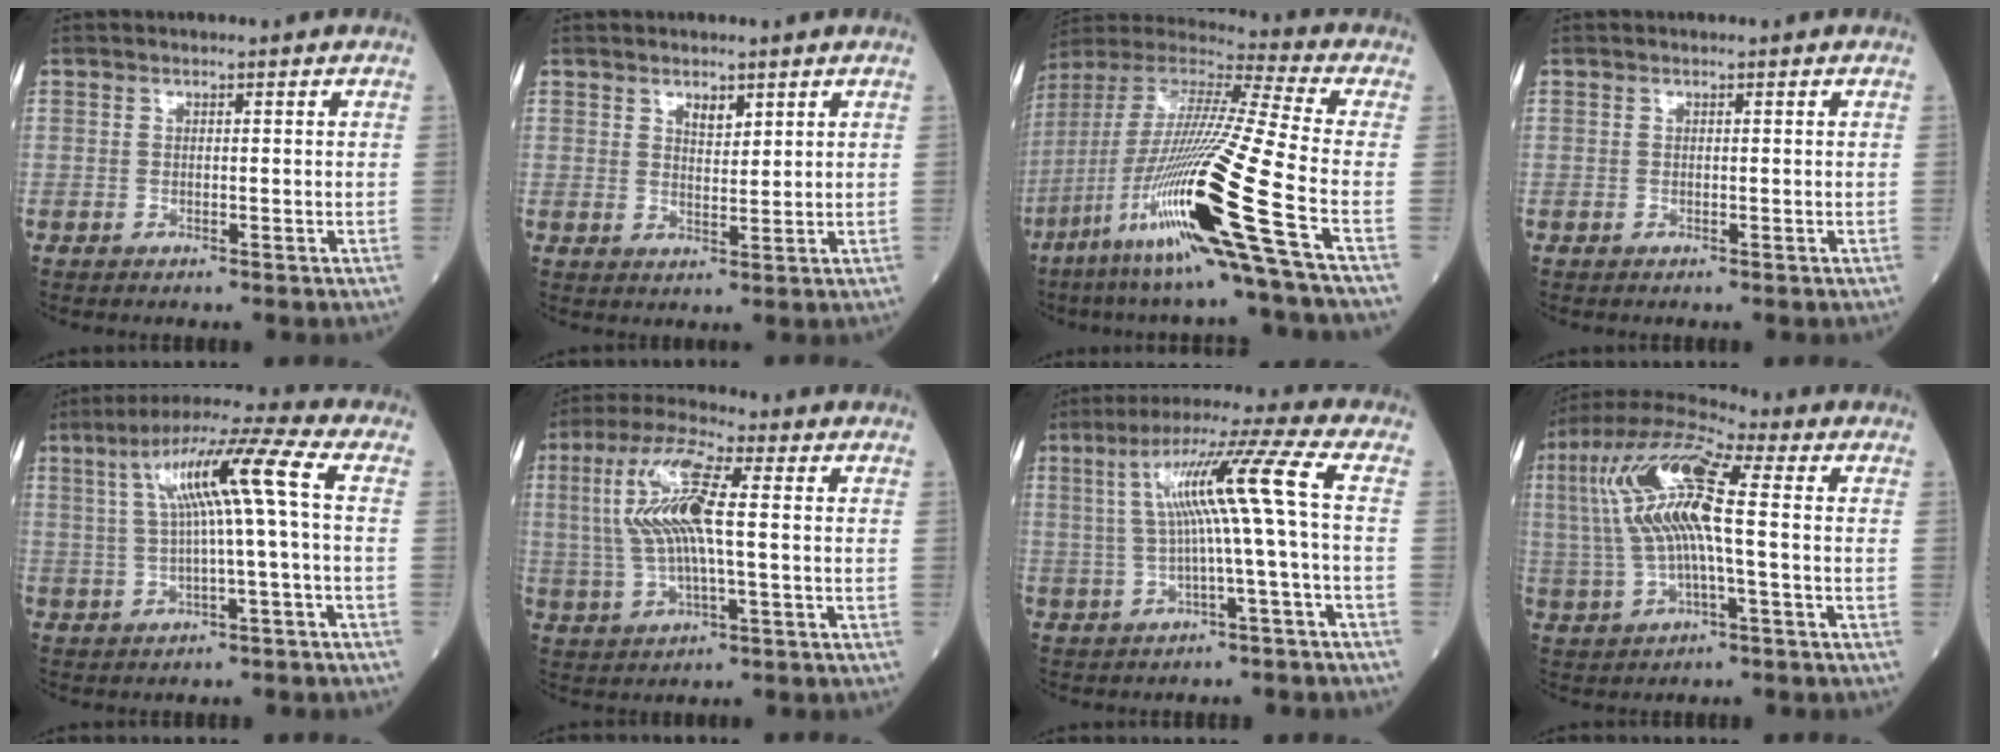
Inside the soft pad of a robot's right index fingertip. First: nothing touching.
{"total": 2.5, "force": [1.6, 1.1, 1.5], "torque": [-0.025, -0.004, 0.031]}
{"total": 25.5, "force": [-10.5, -1.2, 23.2], "torque": [-0.460, -0.050, -0.202]}
{"total": 0.0}
{"total": 11.1, "force": [1.7, -0.6, 11.0], "torque": [-0.191, 0.031, 0.032]}
{"total": 11.6, "force": [1.5, 2.2, 11.3], "torque": [-0.247, 0.018, 0.027]}
{"total": 10.9, "force": [0.7, -1.6, 10.7], "torque": [-0.187, 0.030, 0.016]}
{"total": 14.3, "force": [1.2, 2.5, 14.0], "torque": [-0.296, 0.027, 0.018]}